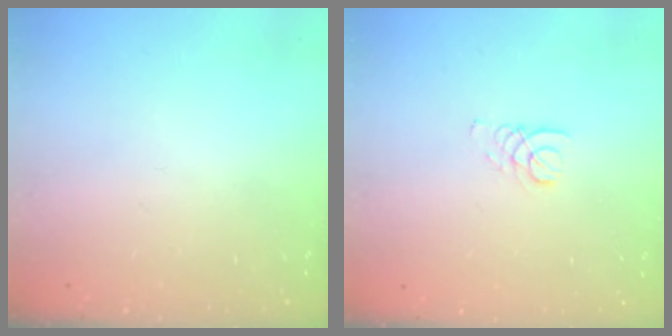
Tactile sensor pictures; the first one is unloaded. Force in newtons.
{"total": 2.1, "press": 2.1, "slide": 0.2}